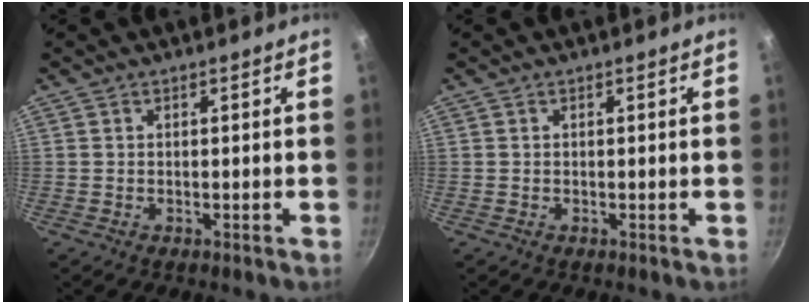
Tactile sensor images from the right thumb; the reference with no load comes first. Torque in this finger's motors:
{"motor_torque": [-0.09, -0.10, 0.06, 0.04, 0.03]}